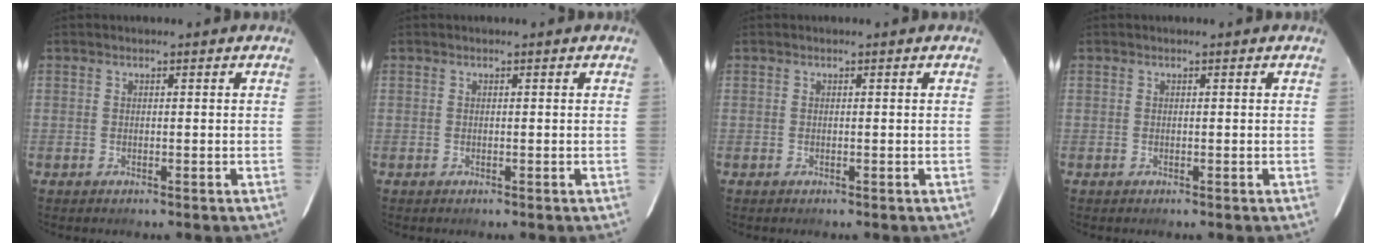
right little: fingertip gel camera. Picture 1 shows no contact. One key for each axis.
{"total": 0.0}
{"total": 0.0}
{"total": 0.0}